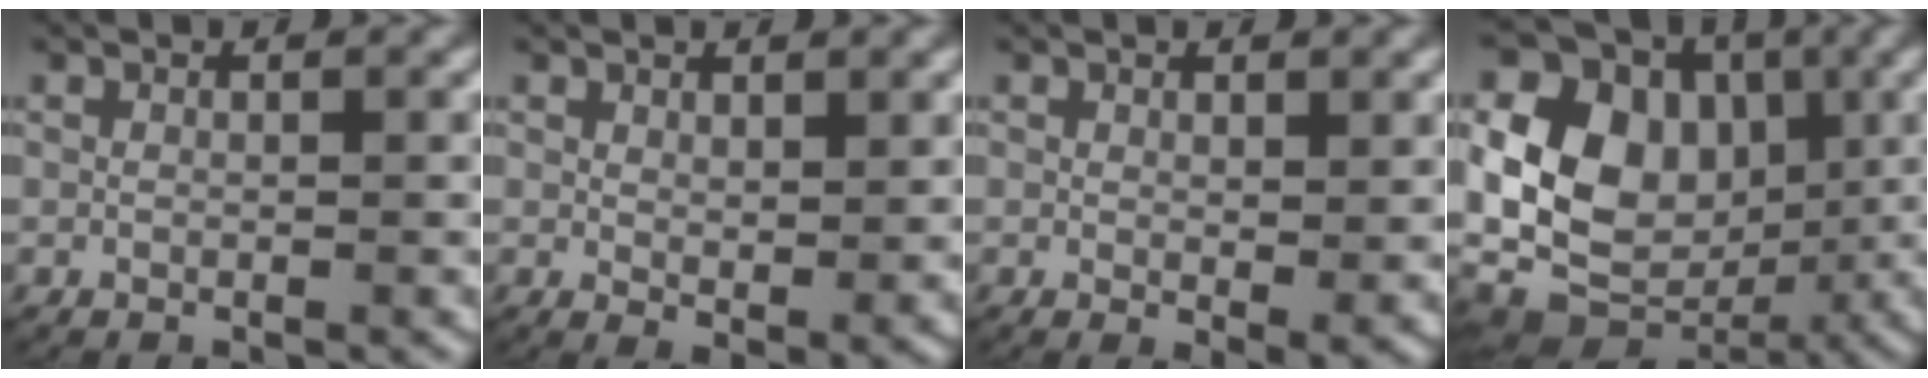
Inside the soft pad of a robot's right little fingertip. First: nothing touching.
{"total": 1.9, "force": [0.9, 0.7, 1.5], "torque": [-0.025, -0.014, 0.024]}
{"total": 1.4, "force": [0.5, 0.5, 1.2], "torque": [-0.016, -0.011, 0.014]}
{"total": 14.5, "force": [-0.3, 11.9, 8.4], "torque": [-0.203, -0.043, 0.013]}